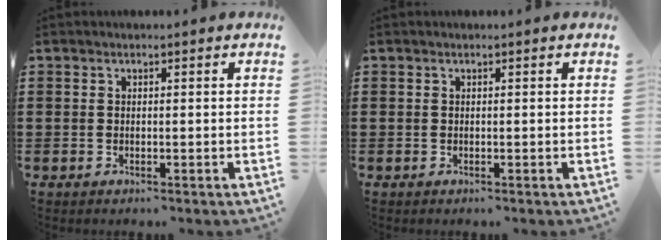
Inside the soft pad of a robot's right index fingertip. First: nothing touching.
{"total": 0.0}